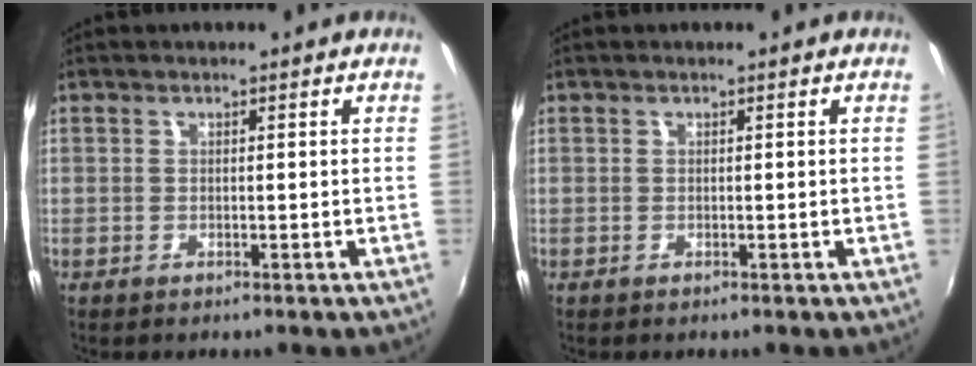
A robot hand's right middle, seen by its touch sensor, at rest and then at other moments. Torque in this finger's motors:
{"motor_torque": [0.00, 0.00, 0.00, 0.01]}